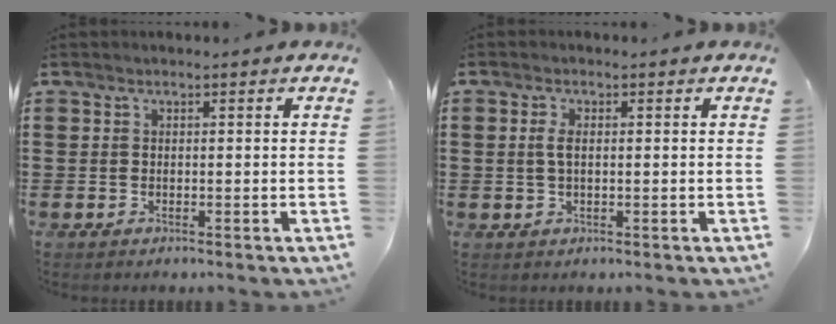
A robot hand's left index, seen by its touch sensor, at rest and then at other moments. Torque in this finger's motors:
{"motor_torque": [-0.04, 0.36, 0.19, 0.02]}